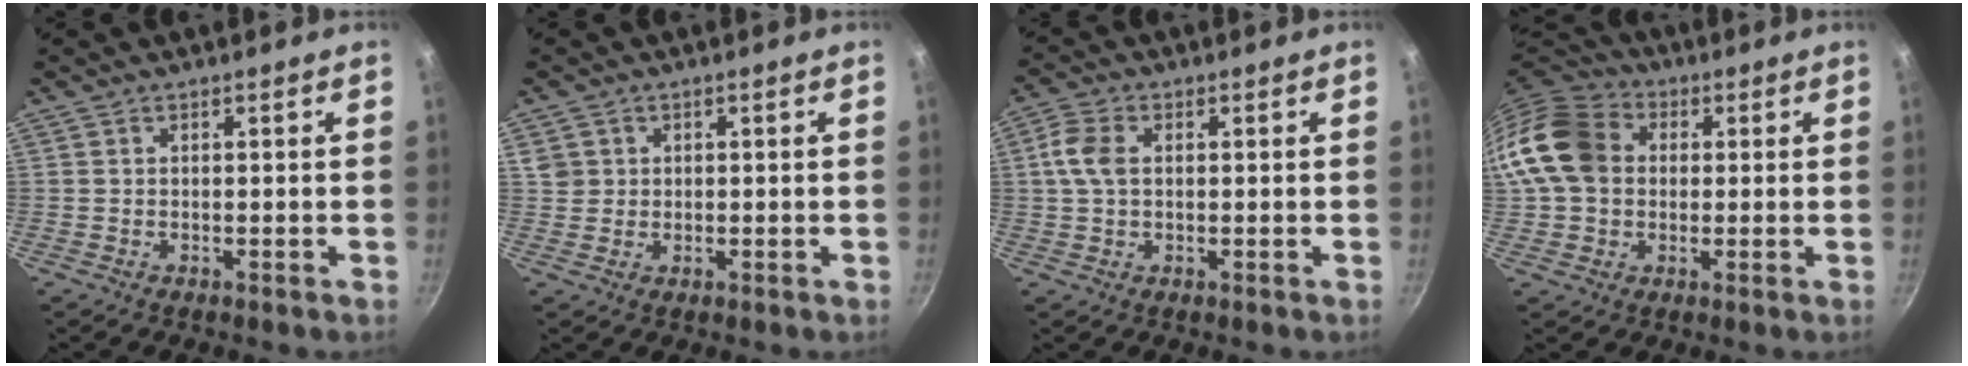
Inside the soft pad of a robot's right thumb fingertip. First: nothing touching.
{"total": 3.2, "force": [0.7, 3.0, 0.9], "torque": [-0.005, 0.005, 0.014]}
{"total": 5.4, "force": [0.8, 3.5, 4.0], "torque": [-0.083, 0.011, 0.011]}
{"total": 13.0, "force": [0.6, 10.1, 8.1], "torque": [-0.135, 0.026, -0.008]}